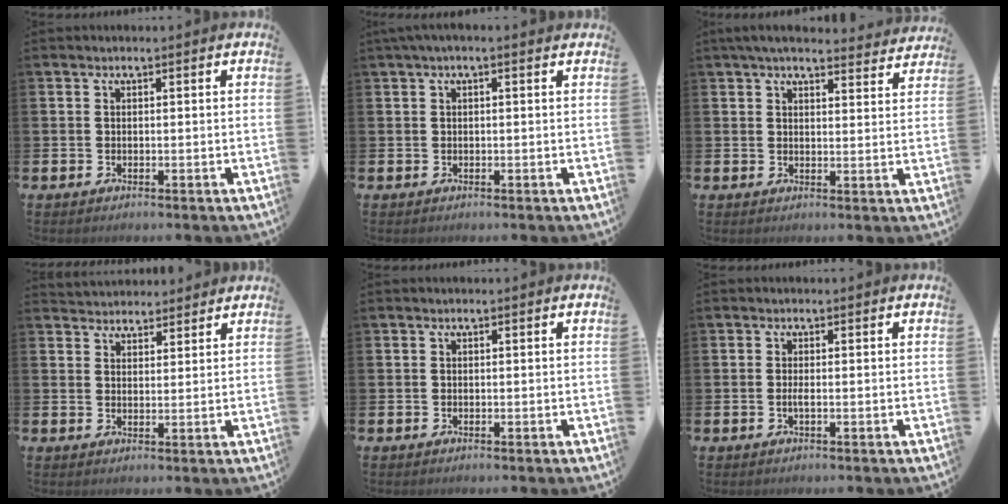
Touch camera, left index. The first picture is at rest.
{"total": 1.0, "force": [0.2, 0.1, 0.9], "torque": [-0.017, 0.002, 0.003]}
{"total": 4.7, "force": [4.4, 0.8, 1.4], "torque": [-0.028, -0.019, 0.079]}
{"total": 3.5, "force": [3.3, 1.0, -0.4], "torque": [-0.001, -0.013, 0.061]}
{"total": 0.0}
{"total": 0.9, "force": [-0.2, 0.1, 0.9], "torque": [-0.024, 0.003, -0.003]}